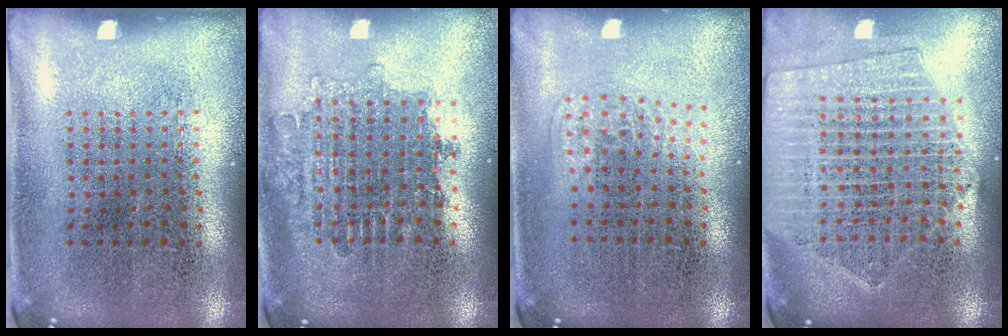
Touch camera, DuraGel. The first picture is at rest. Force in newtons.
{"total": 1.7, "press": 1.4, "slide": 1.0}
{"total": 1.0, "press": 0.7, "slide": 0.7}
{"total": 1.9, "press": 1.8, "slide": 0.8}